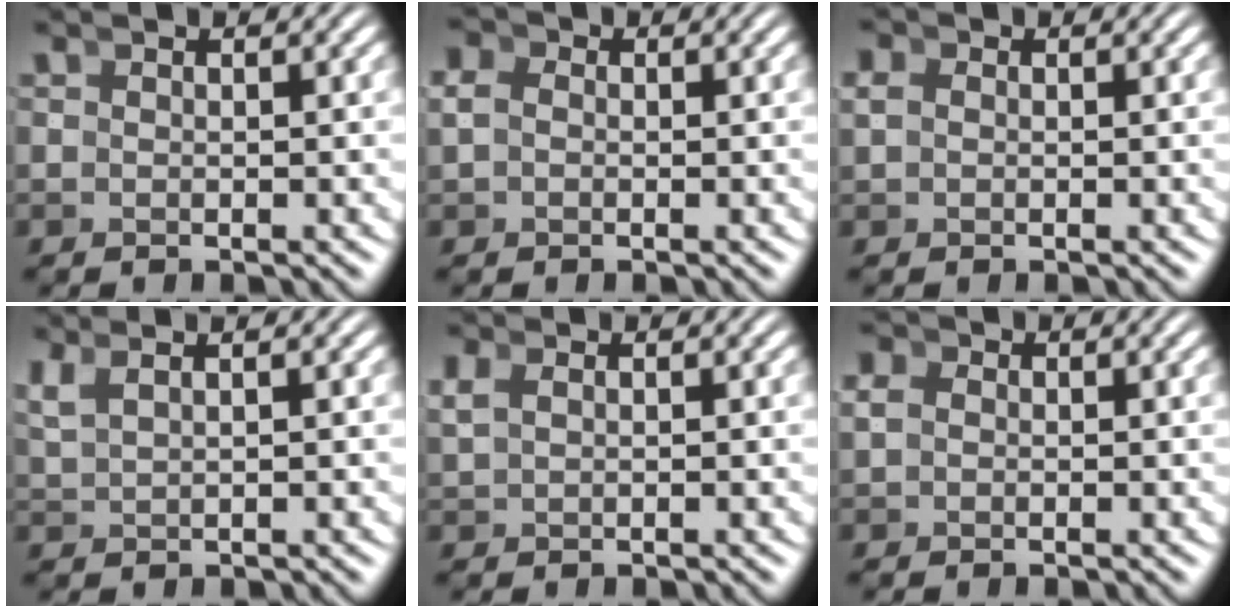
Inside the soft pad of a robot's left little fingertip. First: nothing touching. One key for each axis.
{"total": 1.7, "fx": 0.2, "fy": 1.5, "fz": 0.8, "tx": -0.023, "ty": -0.003, "tz": 0.005}
{"total": 0.8, "fx": 0.2, "fy": 0.6, "fz": 0.5, "tx": -0.015, "ty": -0.005, "tz": 0.009}
{"total": 1.9, "fx": 1.4, "fy": 0.3, "fz": 1.3, "tx": -0.020, "ty": 0.011, "tz": 0.031}
{"total": 0.7, "fx": 0.5, "fy": 0.1, "fz": 0.5, "tx": -0.010, "ty": 0.002, "tz": 0.019}
{"total": 1.4, "fx": 0.2, "fy": 1.2, "fz": 0.6, "tx": -0.020, "ty": -0.005, "tz": 0.006}